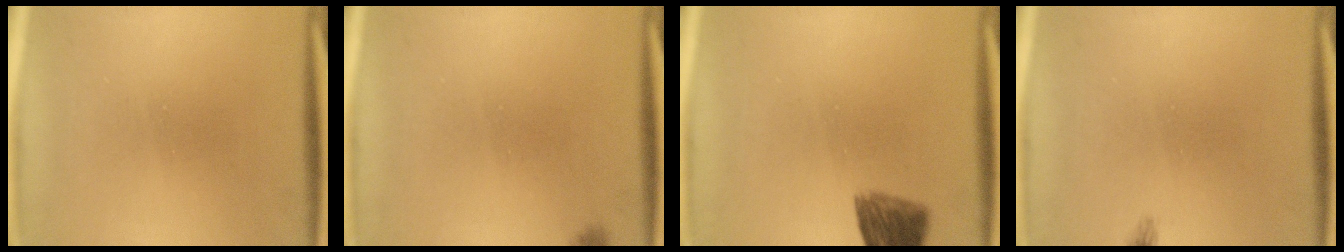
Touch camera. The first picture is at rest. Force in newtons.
{"total": 1.0}
{"total": 6.0}
{"total": 0.9}